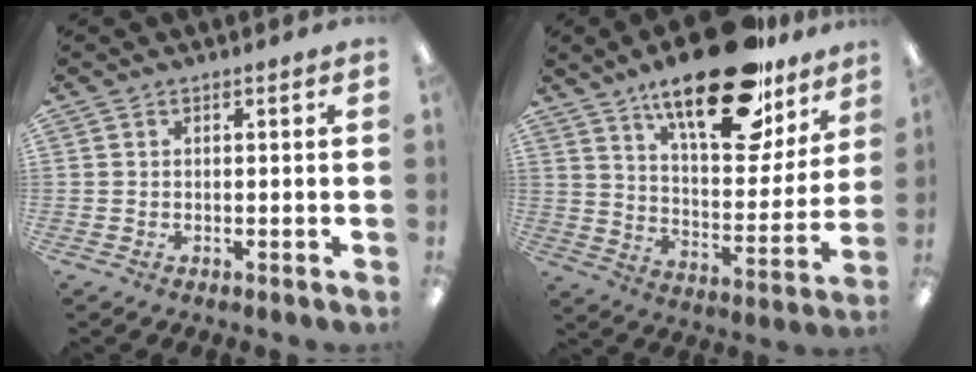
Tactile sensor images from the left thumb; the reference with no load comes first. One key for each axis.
{"total": 24.5, "fx": 17.2, "fy": 9.5, "fz": 14.7, "tx": -0.217, "ty": -0.104, "tz": 0.287}